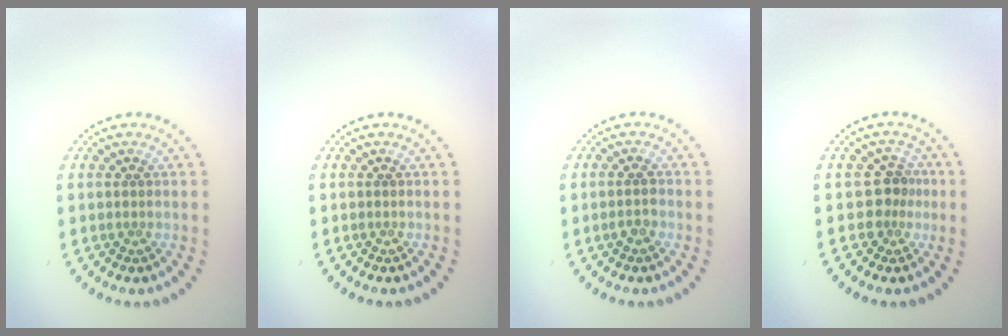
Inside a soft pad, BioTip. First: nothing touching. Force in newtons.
{"total": 0.0}
{"total": 1.4, "press": 1.3, "slide": 0.4}
{"total": 2.3, "press": 1.8, "slide": 1.5}